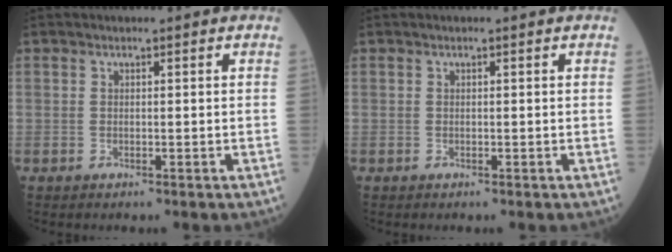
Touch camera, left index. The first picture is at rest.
{"total": 0.0}